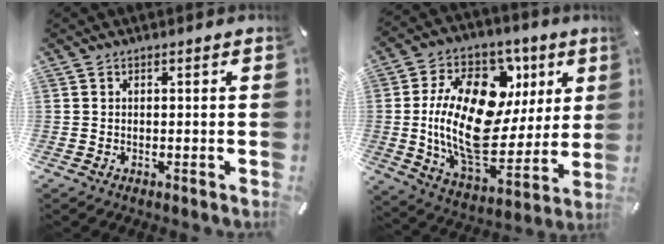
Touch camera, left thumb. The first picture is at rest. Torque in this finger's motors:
{"motor_torque": [2.60, 2.41, 2.22, -0.55, 0.30]}